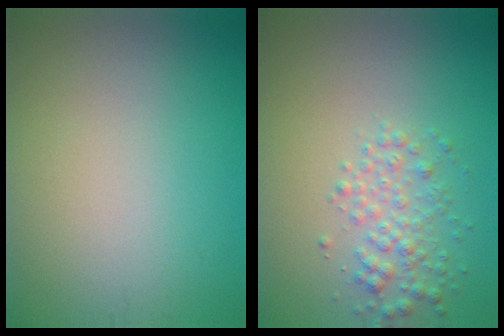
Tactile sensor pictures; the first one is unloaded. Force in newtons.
{"total": 2.6, "press": 2.6, "slide": 0.0}